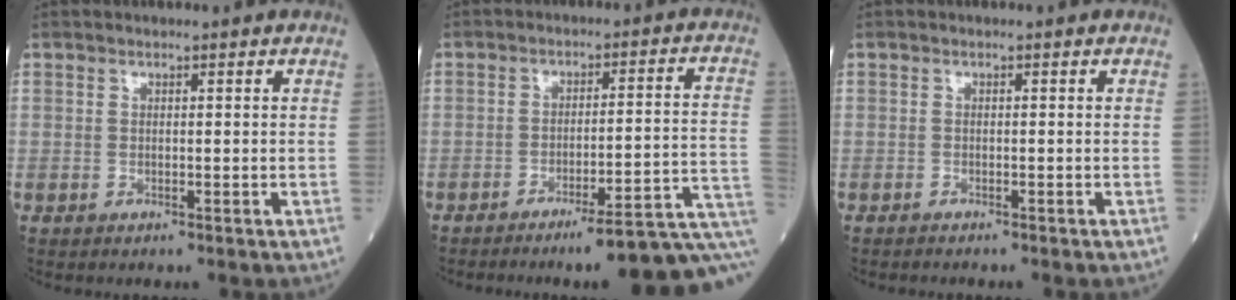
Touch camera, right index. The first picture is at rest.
{"total": 12.0, "force": [-8.2, -0.6, 8.7], "torque": [-0.067, 0.022, -0.112]}
{"total": 1.2, "force": [-1.1, 0.0, 0.4], "torque": [-0.005, -0.001, -0.013]}